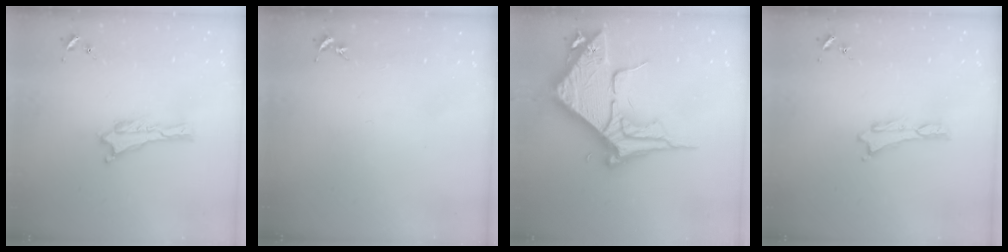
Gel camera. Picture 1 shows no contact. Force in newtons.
{"total": 0.0}
{"total": 12.6, "press": 12.5, "slide": 1.6}
{"total": 0.0}